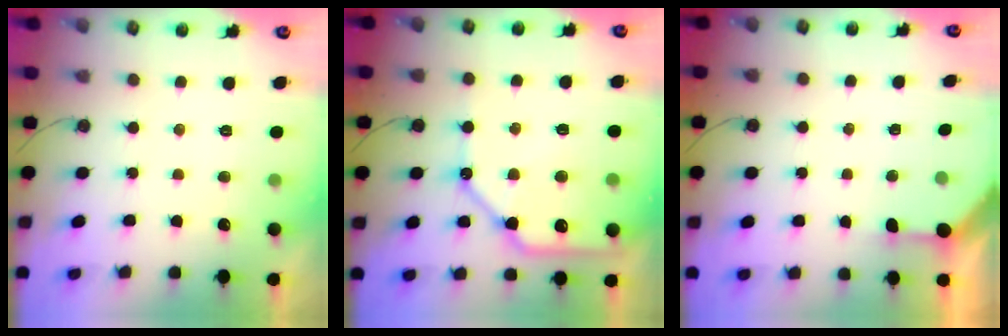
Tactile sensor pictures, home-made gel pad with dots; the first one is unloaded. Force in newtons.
{"total": 13.3, "press": 13.2, "slide": 1.7}
{"total": 2.8, "press": 2.8, "slide": 0.3}